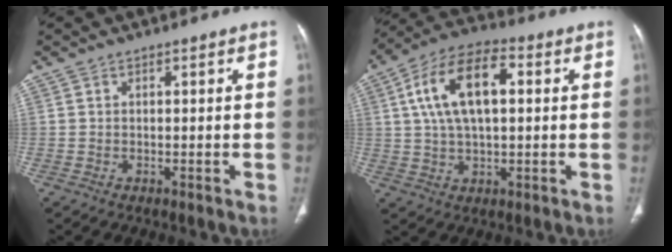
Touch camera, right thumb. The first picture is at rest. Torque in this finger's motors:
{"motor_torque": [-0.20, 2.75, 1.23, 0.12, 0.55]}